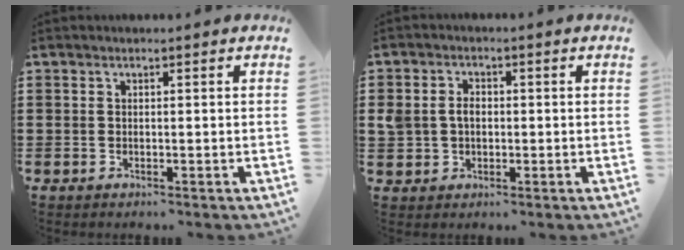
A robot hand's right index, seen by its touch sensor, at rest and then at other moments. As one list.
[{"total": 3.4, "force": [0.1, 2.7, 2.0], "torque": [-0.060, 0.005, -0.006]}]